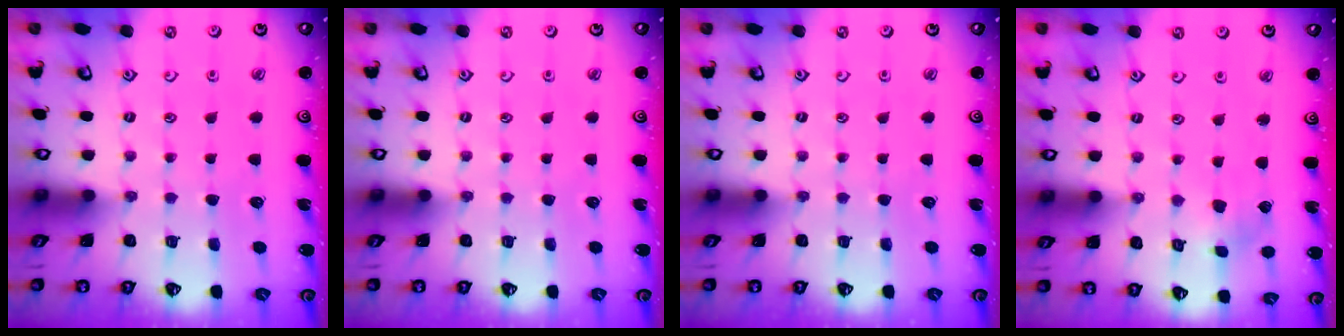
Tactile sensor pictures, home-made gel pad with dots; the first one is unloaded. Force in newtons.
{"total": 0.0}
{"total": 0.0}
{"total": 2.9, "press": 2.9, "slide": 0.1}